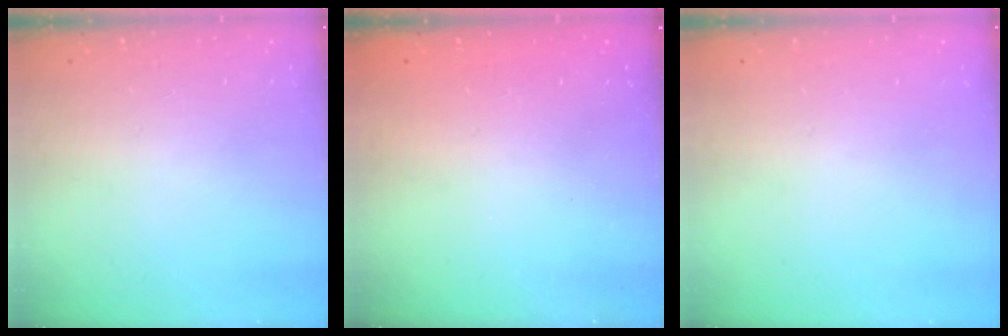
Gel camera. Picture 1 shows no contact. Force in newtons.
{"total": 2.4, "press": 2.2, "slide": 0.8}
{"total": 0.0}